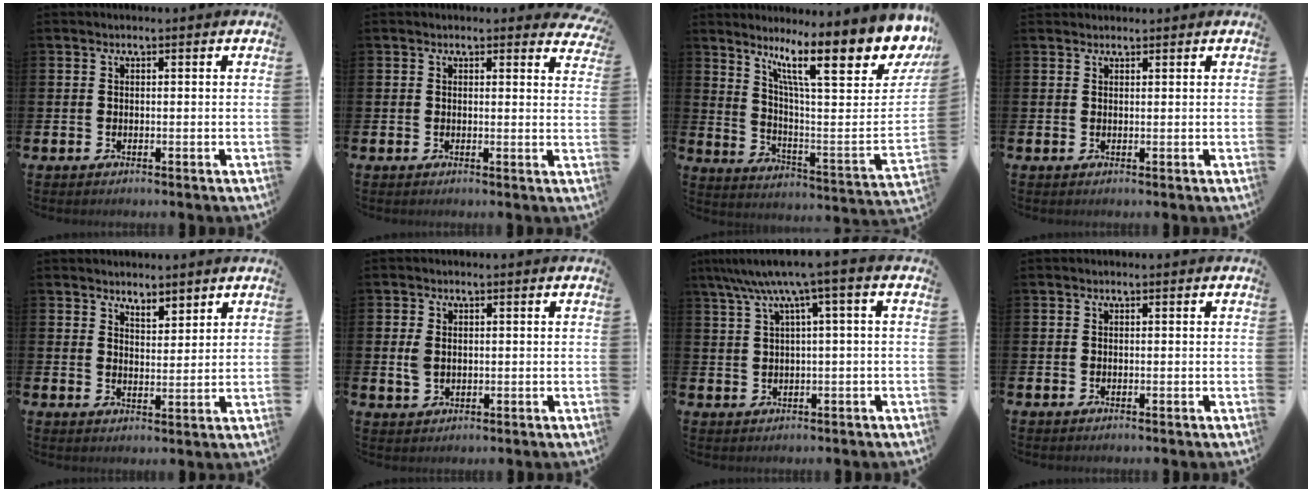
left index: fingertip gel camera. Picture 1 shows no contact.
{"total": 1.6, "force": [1.6, 0.3, 0.1], "torque": [0.008, -0.005, 0.026]}
{"total": 15.0, "force": [10.2, 3.5, 10.5], "torque": [-0.184, -0.076, 0.159]}
{"total": 1.1, "force": [1.0, 0.3, -0.1], "torque": [0.009, 0.000, 0.018]}
{"total": 3.6, "force": [3.4, 0.9, -0.1], "torque": [-0.006, -0.015, 0.064]}
{"total": 2.7, "force": [0.7, 1.9, 1.8], "torque": [-0.029, 0.006, 0.009]}
{"total": 5.7, "force": [2.4, 0.1, 5.2], "torque": [-0.111, -0.003, 0.038]}
{"total": 0.0}